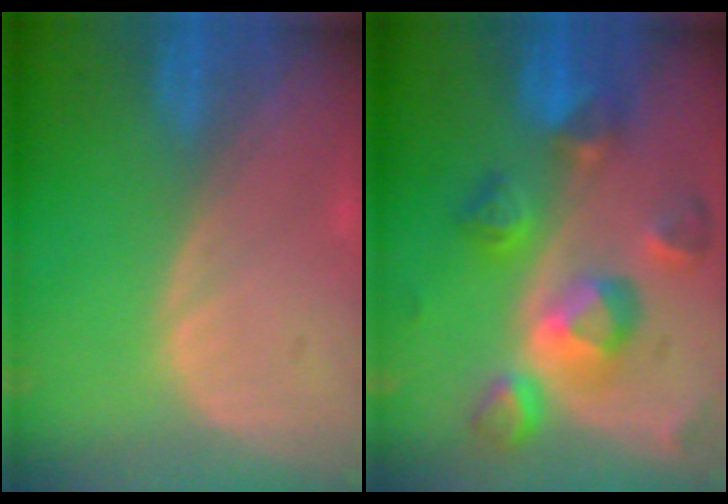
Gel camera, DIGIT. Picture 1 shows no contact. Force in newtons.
{"total": 10.4, "press": 9.3, "slide": 4.6}